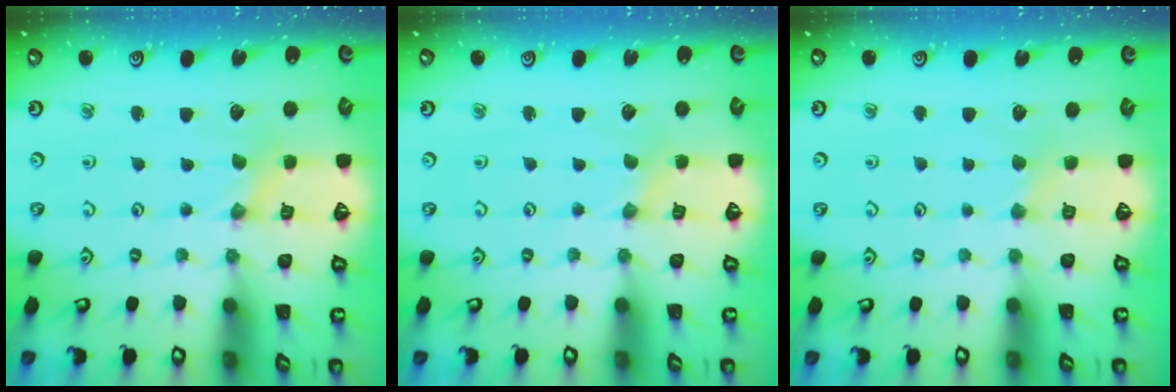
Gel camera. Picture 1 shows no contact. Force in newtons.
{"total": 0.0}
{"total": 2.5, "press": 2.4, "slide": 0.4}